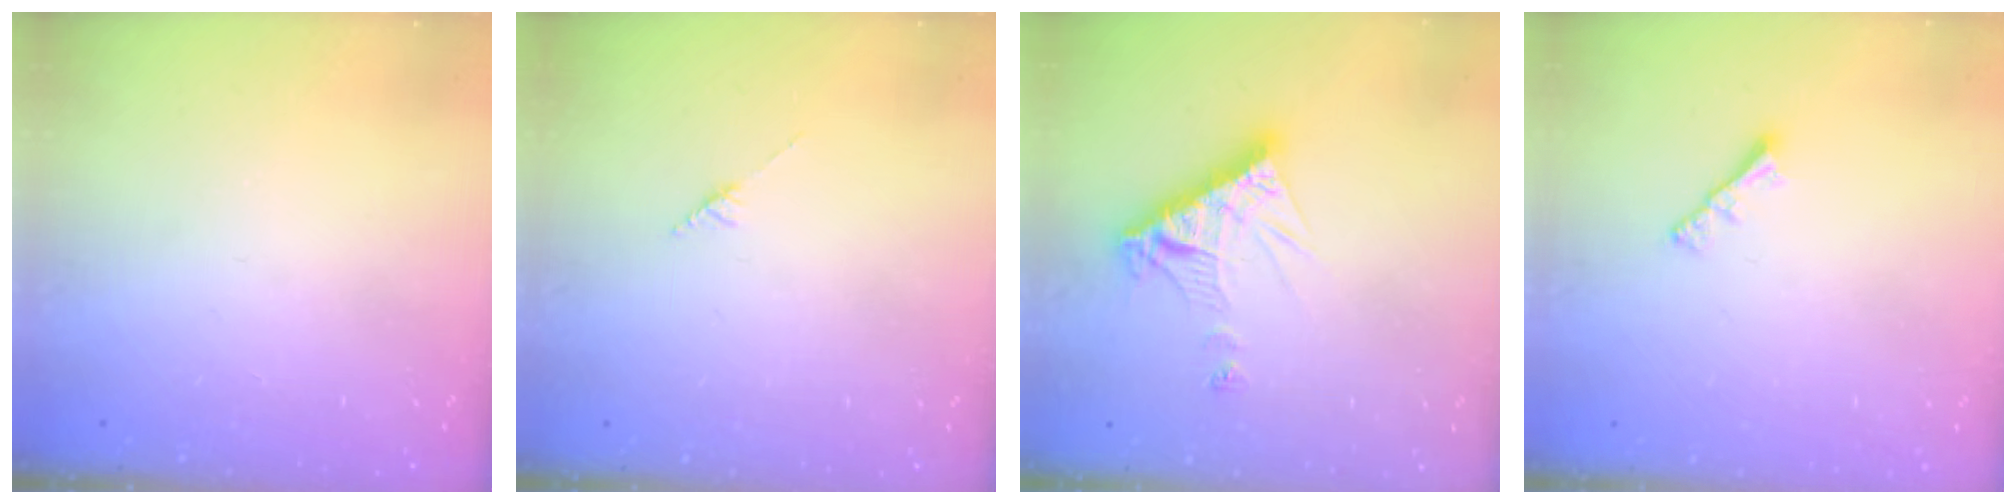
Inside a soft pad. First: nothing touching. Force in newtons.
{"total": 2.8, "press": 2.8, "slide": 0.4}
{"total": 10.5, "press": 10.5, "slide": 0.8}
{"total": 2.2, "press": 2.1, "slide": 0.6}